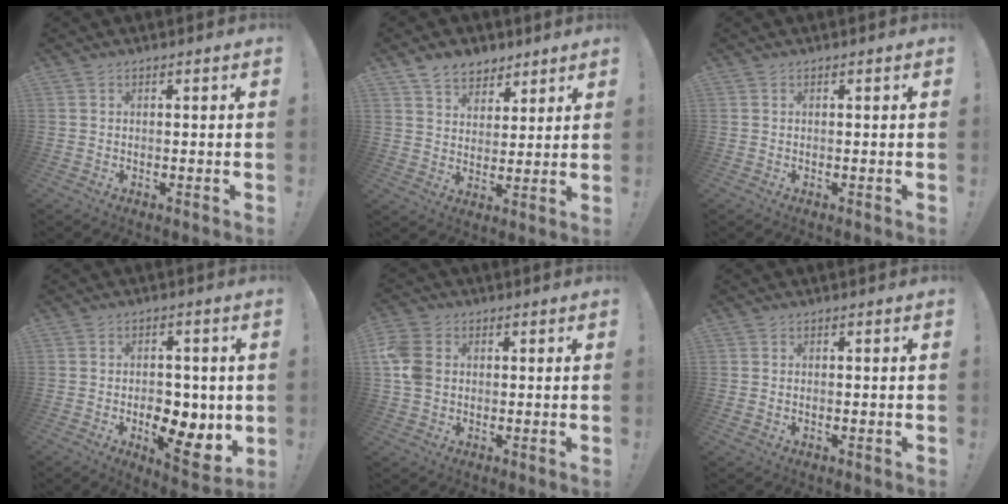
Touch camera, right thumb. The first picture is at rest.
{"total": 8.6, "force": [6.2, 5.6, 2.0], "torque": [-0.032, -0.041, 0.122]}
{"total": 0.0}
{"total": 11.4, "force": [-2.0, 7.4, 8.5], "torque": [-0.092, 0.001, -0.025]}
{"total": 9.2, "force": [1.0, 7.4, 5.3], "torque": [-0.112, 0.007, 0.024]}
{"total": 0.5, "force": [0.2, 0.3, 0.4], "torque": [-0.008, 0.002, 0.003]}